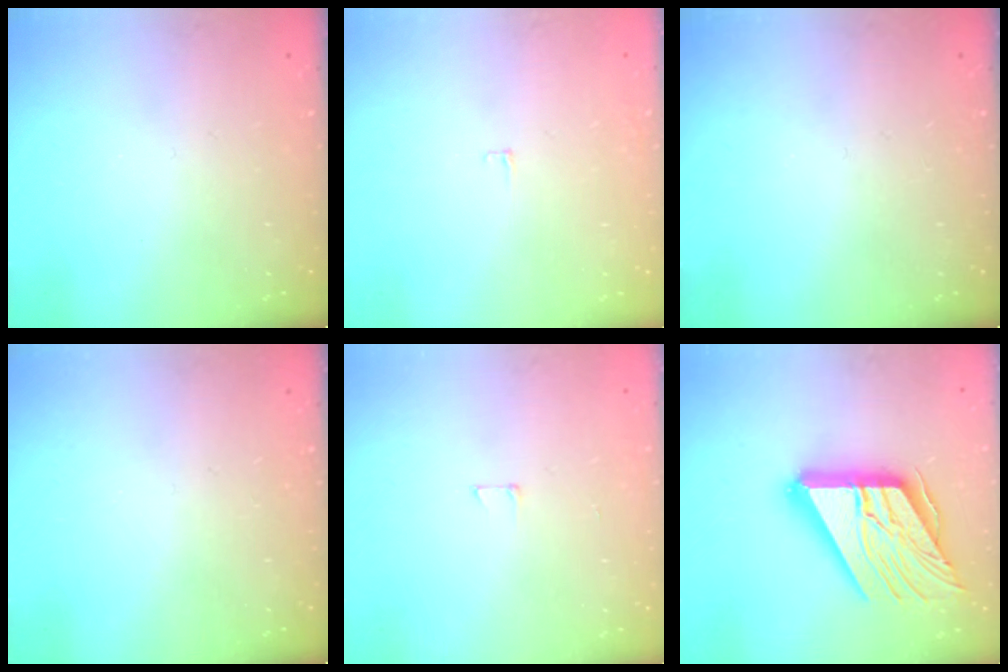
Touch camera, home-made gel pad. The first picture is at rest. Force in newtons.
{"total": 3.4, "press": 3.4, "slide": 0.3}
{"total": 0.0}
{"total": 0.0}
{"total": 2.9, "press": 2.9, "slide": 0.2}
{"total": 23.2, "press": 23.0, "slide": 2.7}